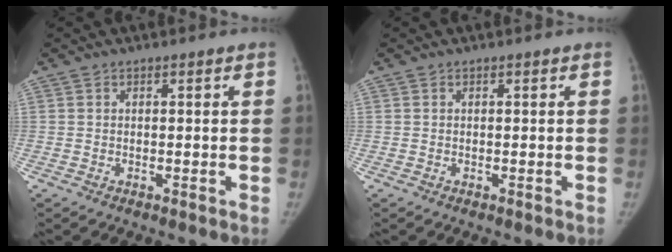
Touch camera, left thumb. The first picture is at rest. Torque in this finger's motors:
{"motor_torque": [0.00, 0.00, 0.42, -0.38, 0.01]}